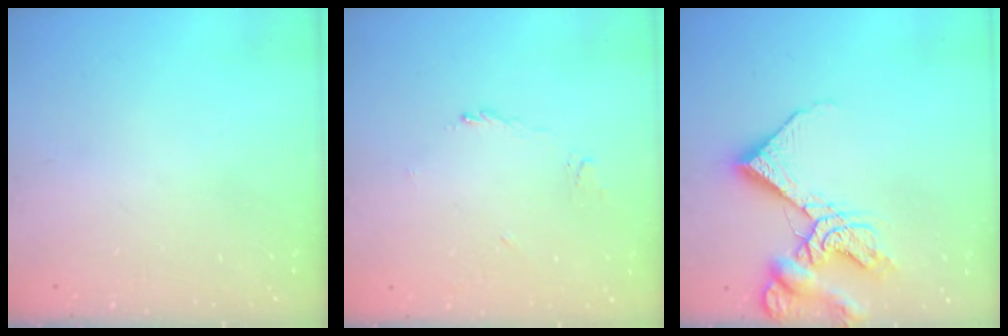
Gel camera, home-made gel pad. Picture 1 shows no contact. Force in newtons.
{"total": 1.1, "press": 1.1, "slide": 0.4}
{"total": 13.4, "press": 13.3, "slide": 1.7}